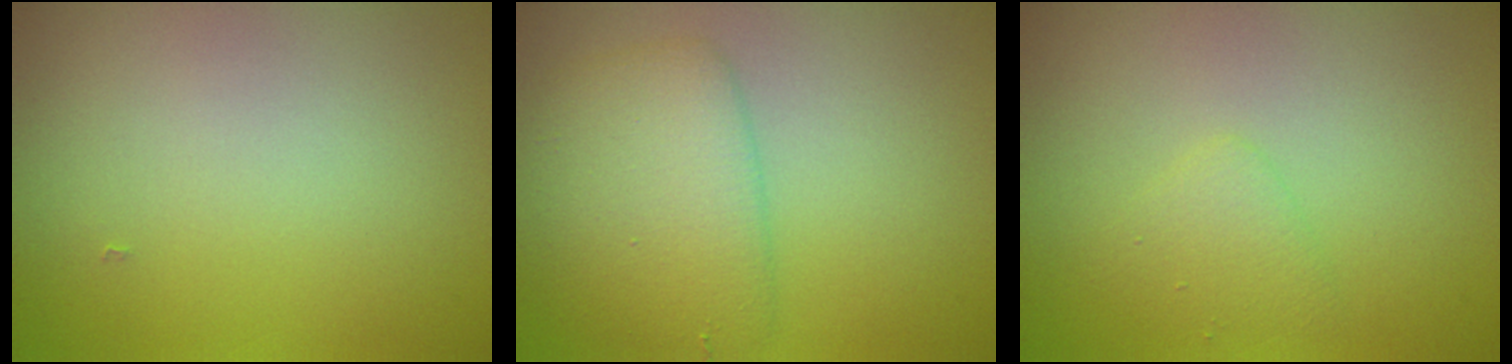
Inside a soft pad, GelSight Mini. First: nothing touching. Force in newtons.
{"total": 4.6, "press": 4.6, "slide": 0.1}
{"total": 1.5, "press": 1.5, "slide": 0.0}